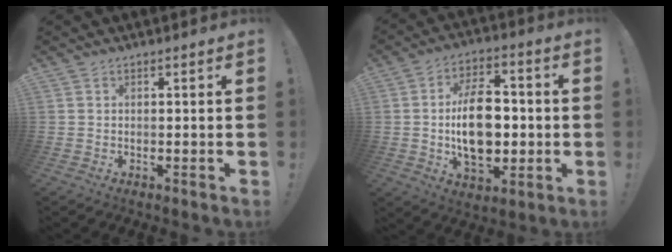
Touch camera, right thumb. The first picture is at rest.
{"total": 16.8, "force": [-1.1, 10.6, 13.0], "torque": [-0.229, 0.003, -0.024]}